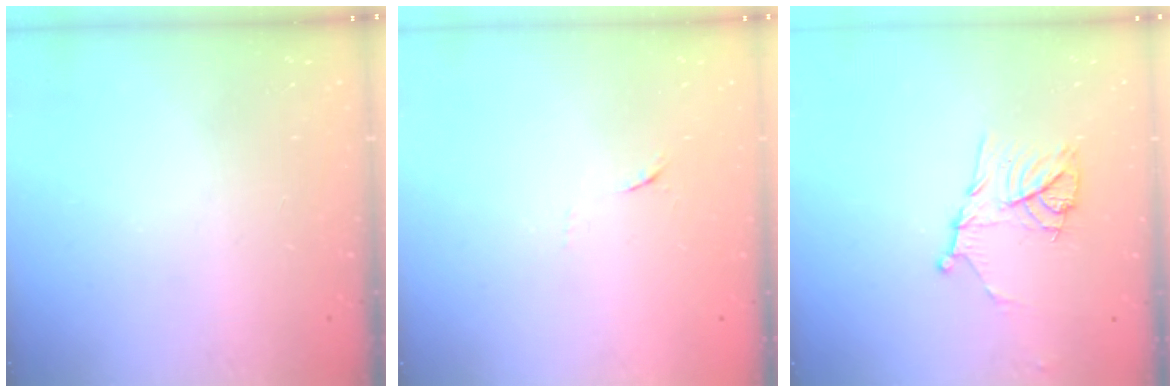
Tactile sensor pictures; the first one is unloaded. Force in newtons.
{"total": 4.5, "press": 4.4, "slide": 0.9}
{"total": 11.8, "press": 11.8, "slide": 0.5}